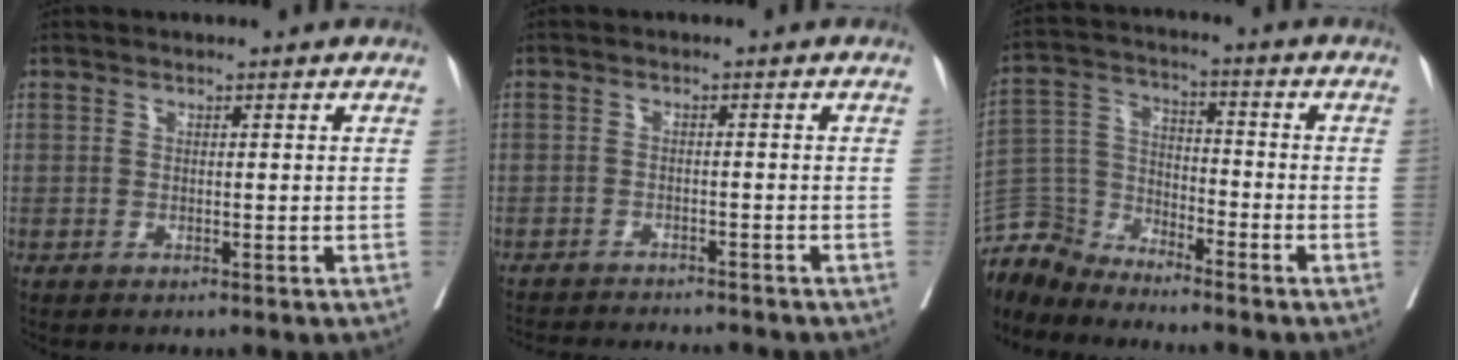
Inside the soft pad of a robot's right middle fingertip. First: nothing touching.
{"total": 10.1, "force": [-9.6, 0.7, 3.2], "torque": [-0.046, -0.008, -0.129]}
{"total": 7.9, "force": [-7.8, 1.0, -0.8], "torque": [0.013, 0.019, -0.157]}